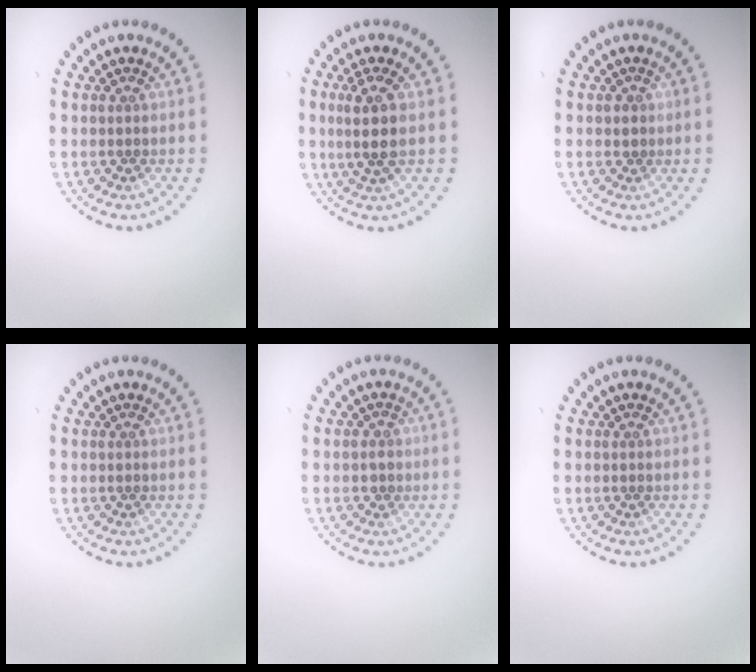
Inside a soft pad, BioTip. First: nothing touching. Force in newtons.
{"total": 3.0, "press": 2.5, "slide": 1.6}
{"total": 0.6, "press": 0.4, "slide": 0.4}
{"total": 0.0}
{"total": 1.1, "press": 0.8, "slide": 0.8}
{"total": 0.0}